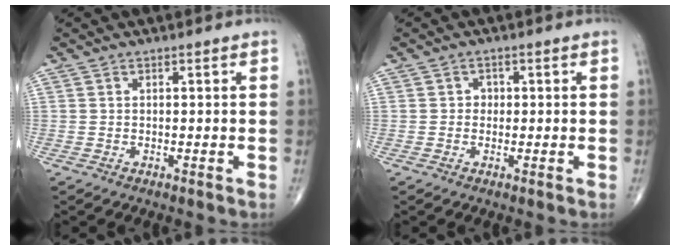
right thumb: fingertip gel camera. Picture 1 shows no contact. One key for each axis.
{"total": 1.4, "fx": 0.0, "fy": 1.3, "fz": 0.5, "tx": 0.004, "ty": 0.004, "tz": -0.005}